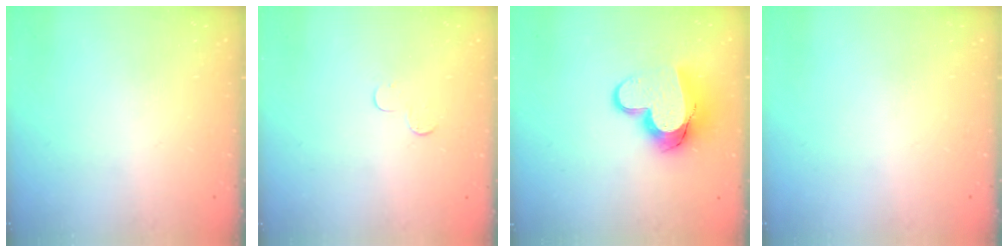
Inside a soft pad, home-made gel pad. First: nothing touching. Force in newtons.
{"total": 3.9, "press": 3.9, "slide": 0.4}
{"total": 13.4, "press": 13.4, "slide": 1.1}
{"total": 0.0}